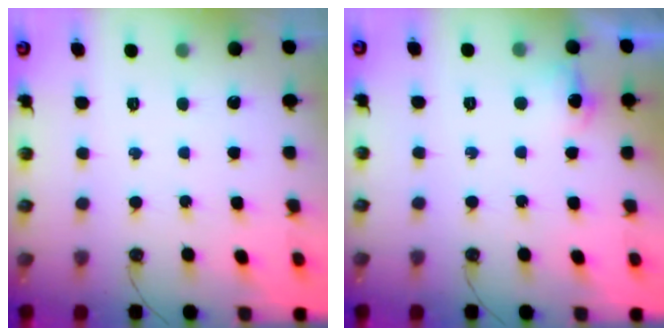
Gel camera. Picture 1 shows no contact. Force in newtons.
{"total": 6.8, "press": 6.7, "slide": 0.7}